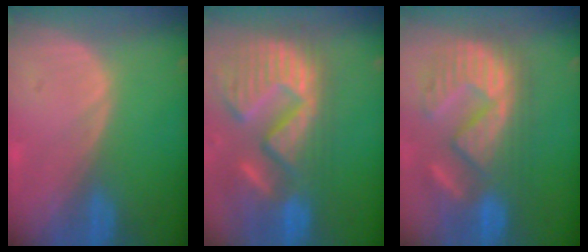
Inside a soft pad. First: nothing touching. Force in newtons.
{"total": 15.1, "press": 12.6, "slide": 8.3}
{"total": 11.4, "press": 11.0, "slide": 3.3}